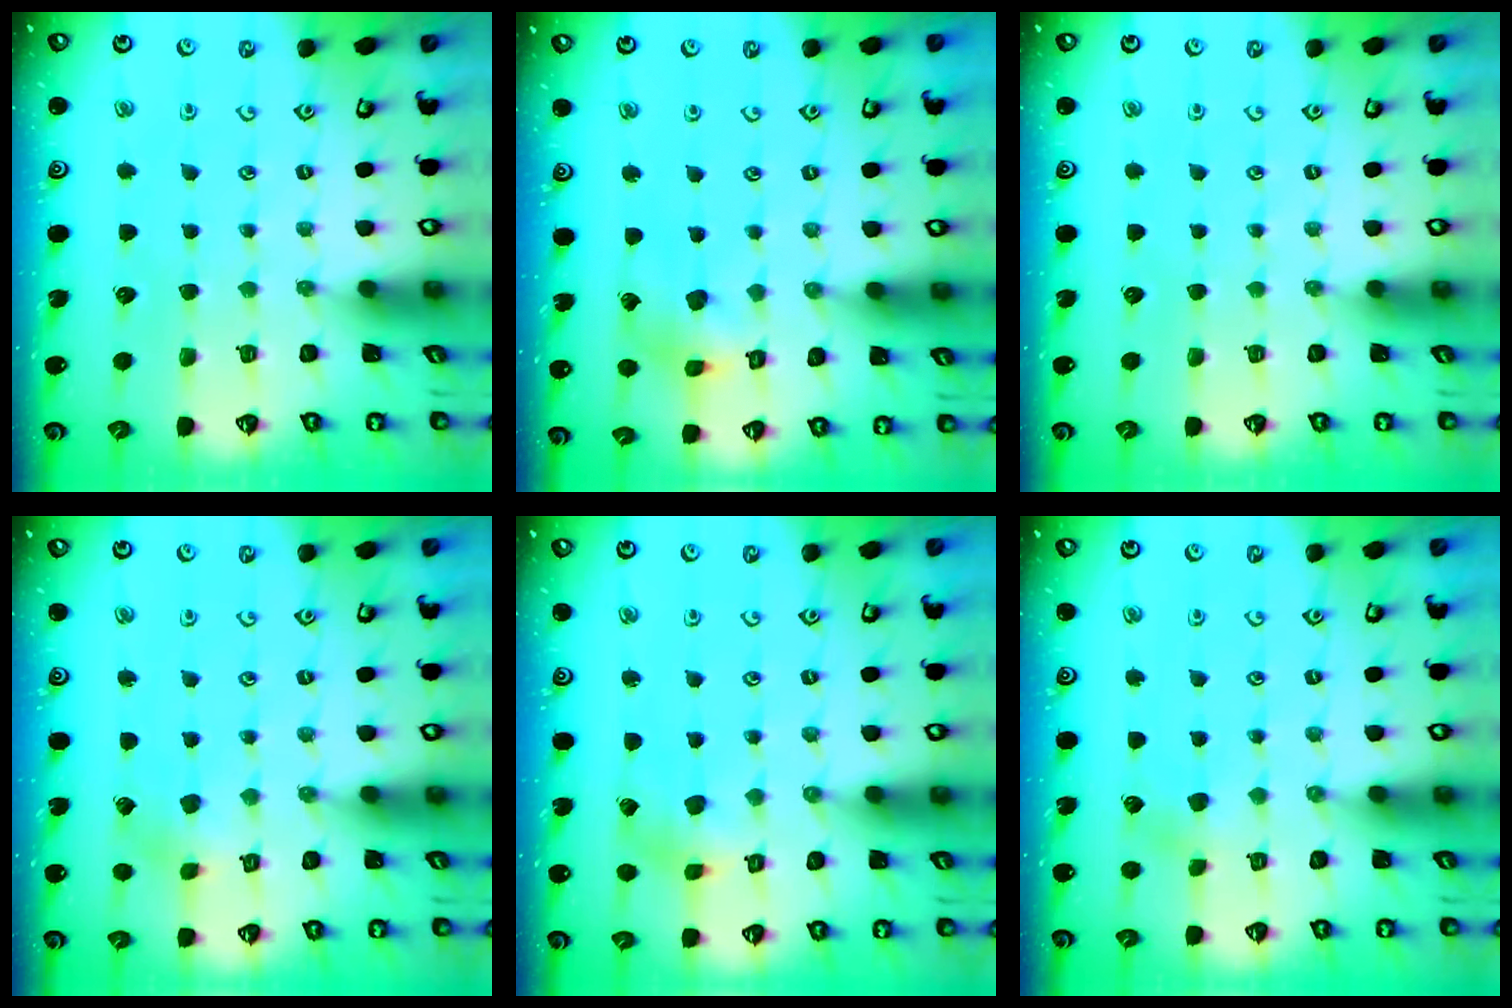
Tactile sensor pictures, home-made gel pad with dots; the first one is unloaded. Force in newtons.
{"total": 8.6, "press": 8.5, "slide": 0.9}
{"total": 0.0}
{"total": 2.2, "press": 2.2, "slide": 0.3}
{"total": 2.8, "press": 2.7, "slide": 0.4}
{"total": 1.8, "press": 1.8, "slide": 0.2}